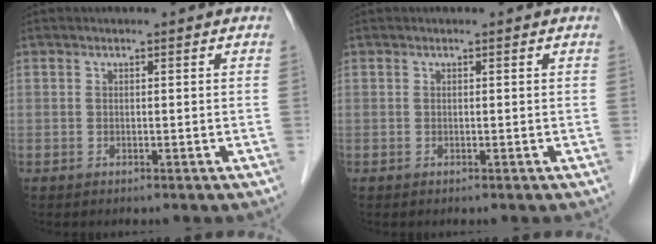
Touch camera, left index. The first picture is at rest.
{"total": 0.0}